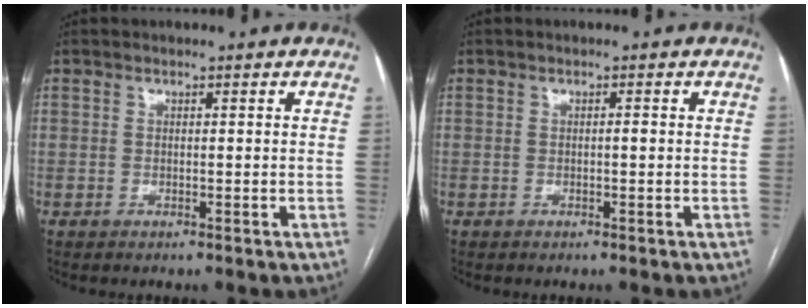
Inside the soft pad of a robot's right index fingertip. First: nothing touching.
{"total": 0.6, "force": [0.0, 0.2, 0.6], "torque": [-0.009, 0.001, 0.001]}